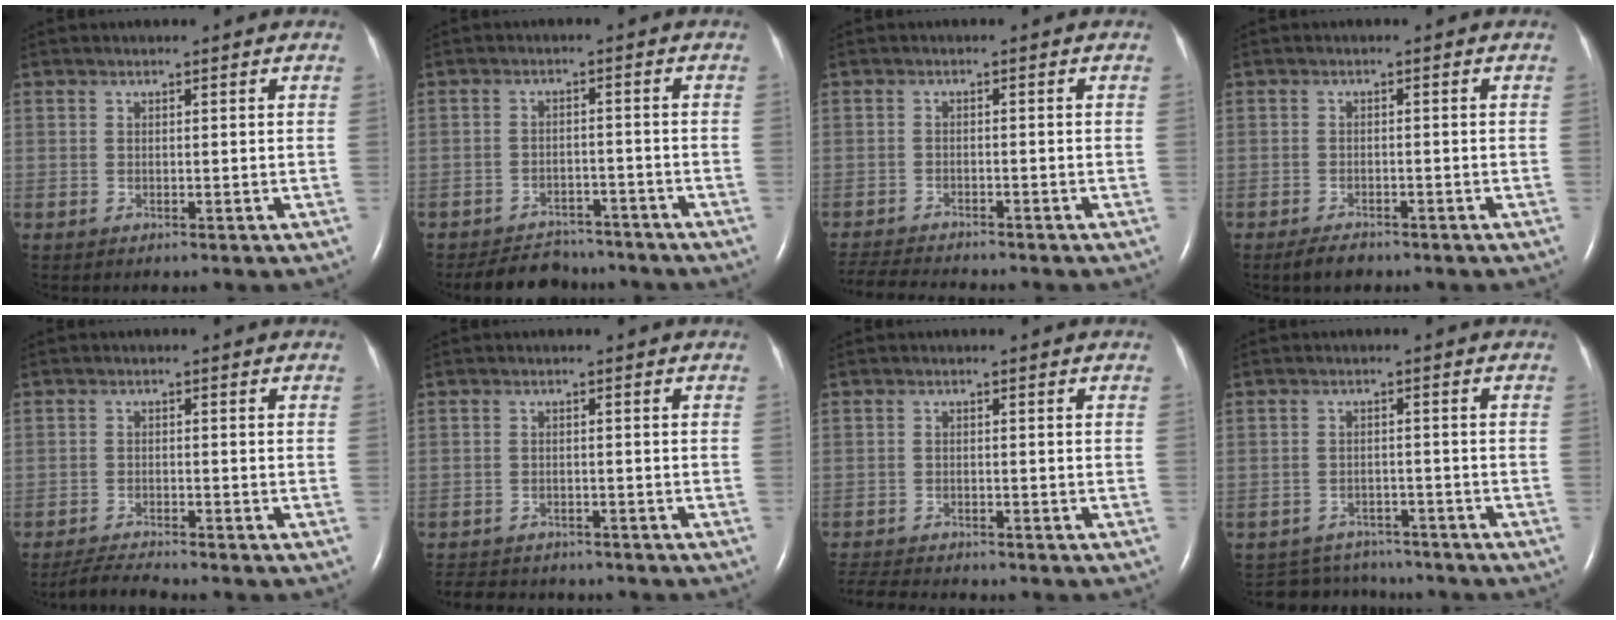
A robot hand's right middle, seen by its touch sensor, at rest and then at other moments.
{"total": 7.2, "force": [-6.5, 2.9, 0.9], "torque": [-0.011, 0.001, -0.089]}
{"total": 6.6, "force": [-6.4, 0.2, 1.9], "torque": [-0.032, -0.017, -0.104]}
{"total": 2.6, "force": [-2.1, 0.9, 1.3], "torque": [-0.032, -0.004, -0.032]}
{"total": 3.5, "force": [-3.3, -0.7, 0.7], "torque": [-0.024, -0.021, -0.062]}
{"total": 8.8, "force": [-7.9, 2.9, 2.5], "torque": [-0.049, -0.004, -0.105]}
{"total": 6.1, "force": [-5.9, 0.5, 1.8], "torque": [-0.032, -0.015, -0.096]}
{"total": 6.6, "force": [-6.2, 2.0, -0.5], "torque": [0.005, 0.013, -0.087]}